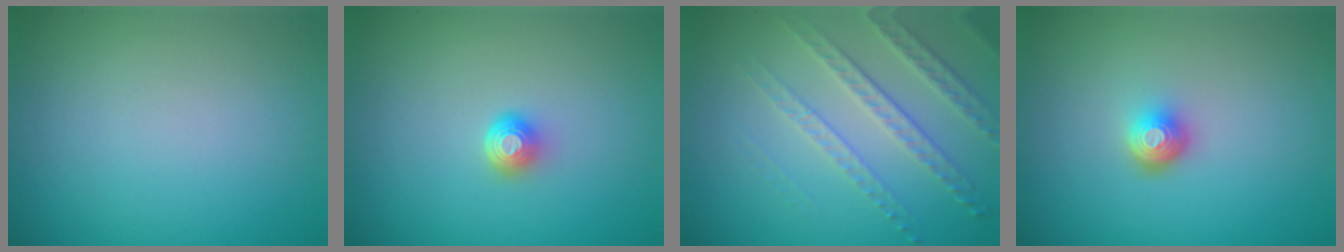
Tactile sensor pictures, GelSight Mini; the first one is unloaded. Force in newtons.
{"total": 1.6, "press": 1.2, "slide": 1.0}
{"total": 3.5, "press": 3.1, "slide": 1.7}
{"total": 2.2, "press": 1.5, "slide": 1.6}